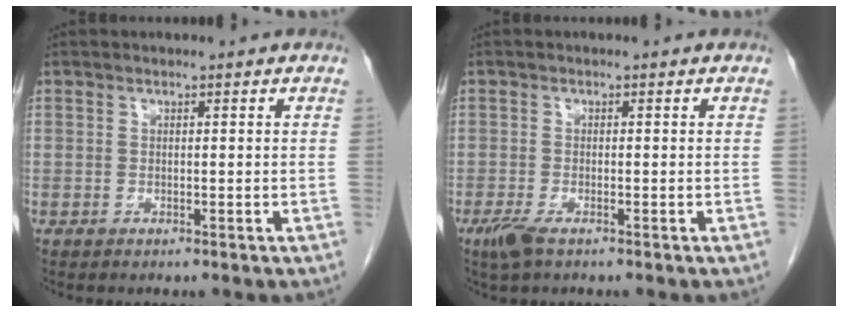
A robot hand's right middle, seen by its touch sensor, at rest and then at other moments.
{"total": 2.7, "force": [-1.7, 0.7, 2.0], "torque": [-0.047, -0.007, -0.034]}